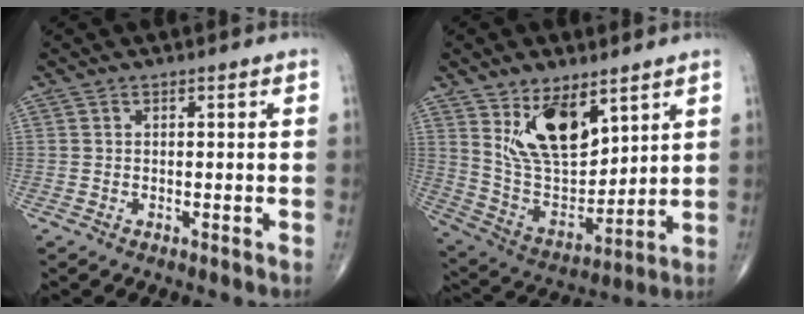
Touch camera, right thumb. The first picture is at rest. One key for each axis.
{"total": 15.5, "fx": 8.1, "fy": 8.0, "fz": 10.6, "tx": -0.149, "ty": -0.049, "tz": 0.169}